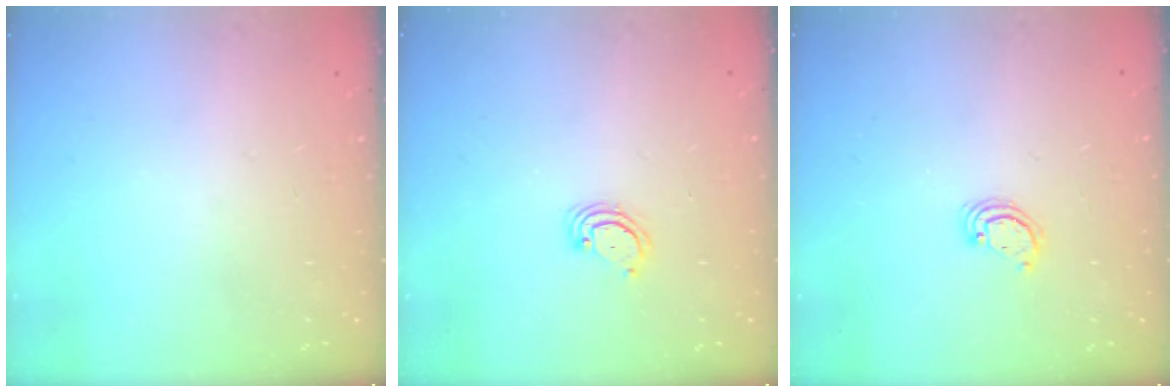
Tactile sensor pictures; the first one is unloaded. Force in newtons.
{"total": 2.9, "press": 2.9, "slide": 0.3}
{"total": 2.6, "press": 2.6, "slide": 0.3}